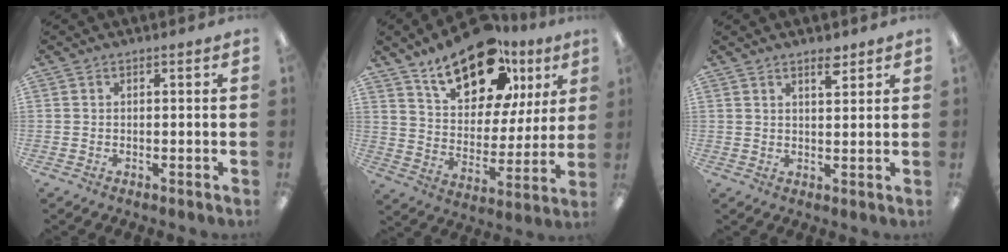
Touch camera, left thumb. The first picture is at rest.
{"total": 19.1, "force": [12.9, 9.4, 10.5], "torque": [-0.162, -0.067, 0.224]}
{"total": 3.6, "force": [2.8, 1.1, 2.0], "torque": [-0.021, -0.014, 0.045]}